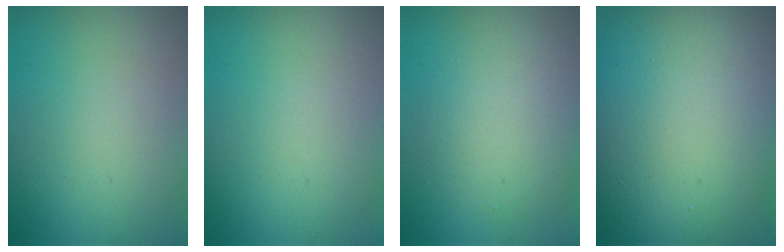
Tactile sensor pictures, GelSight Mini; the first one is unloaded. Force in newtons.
{"total": 0.0}
{"total": 4.2, "press": 4.2, "slide": 0.4}
{"total": 18.6, "press": 18.5, "slide": 1.2}